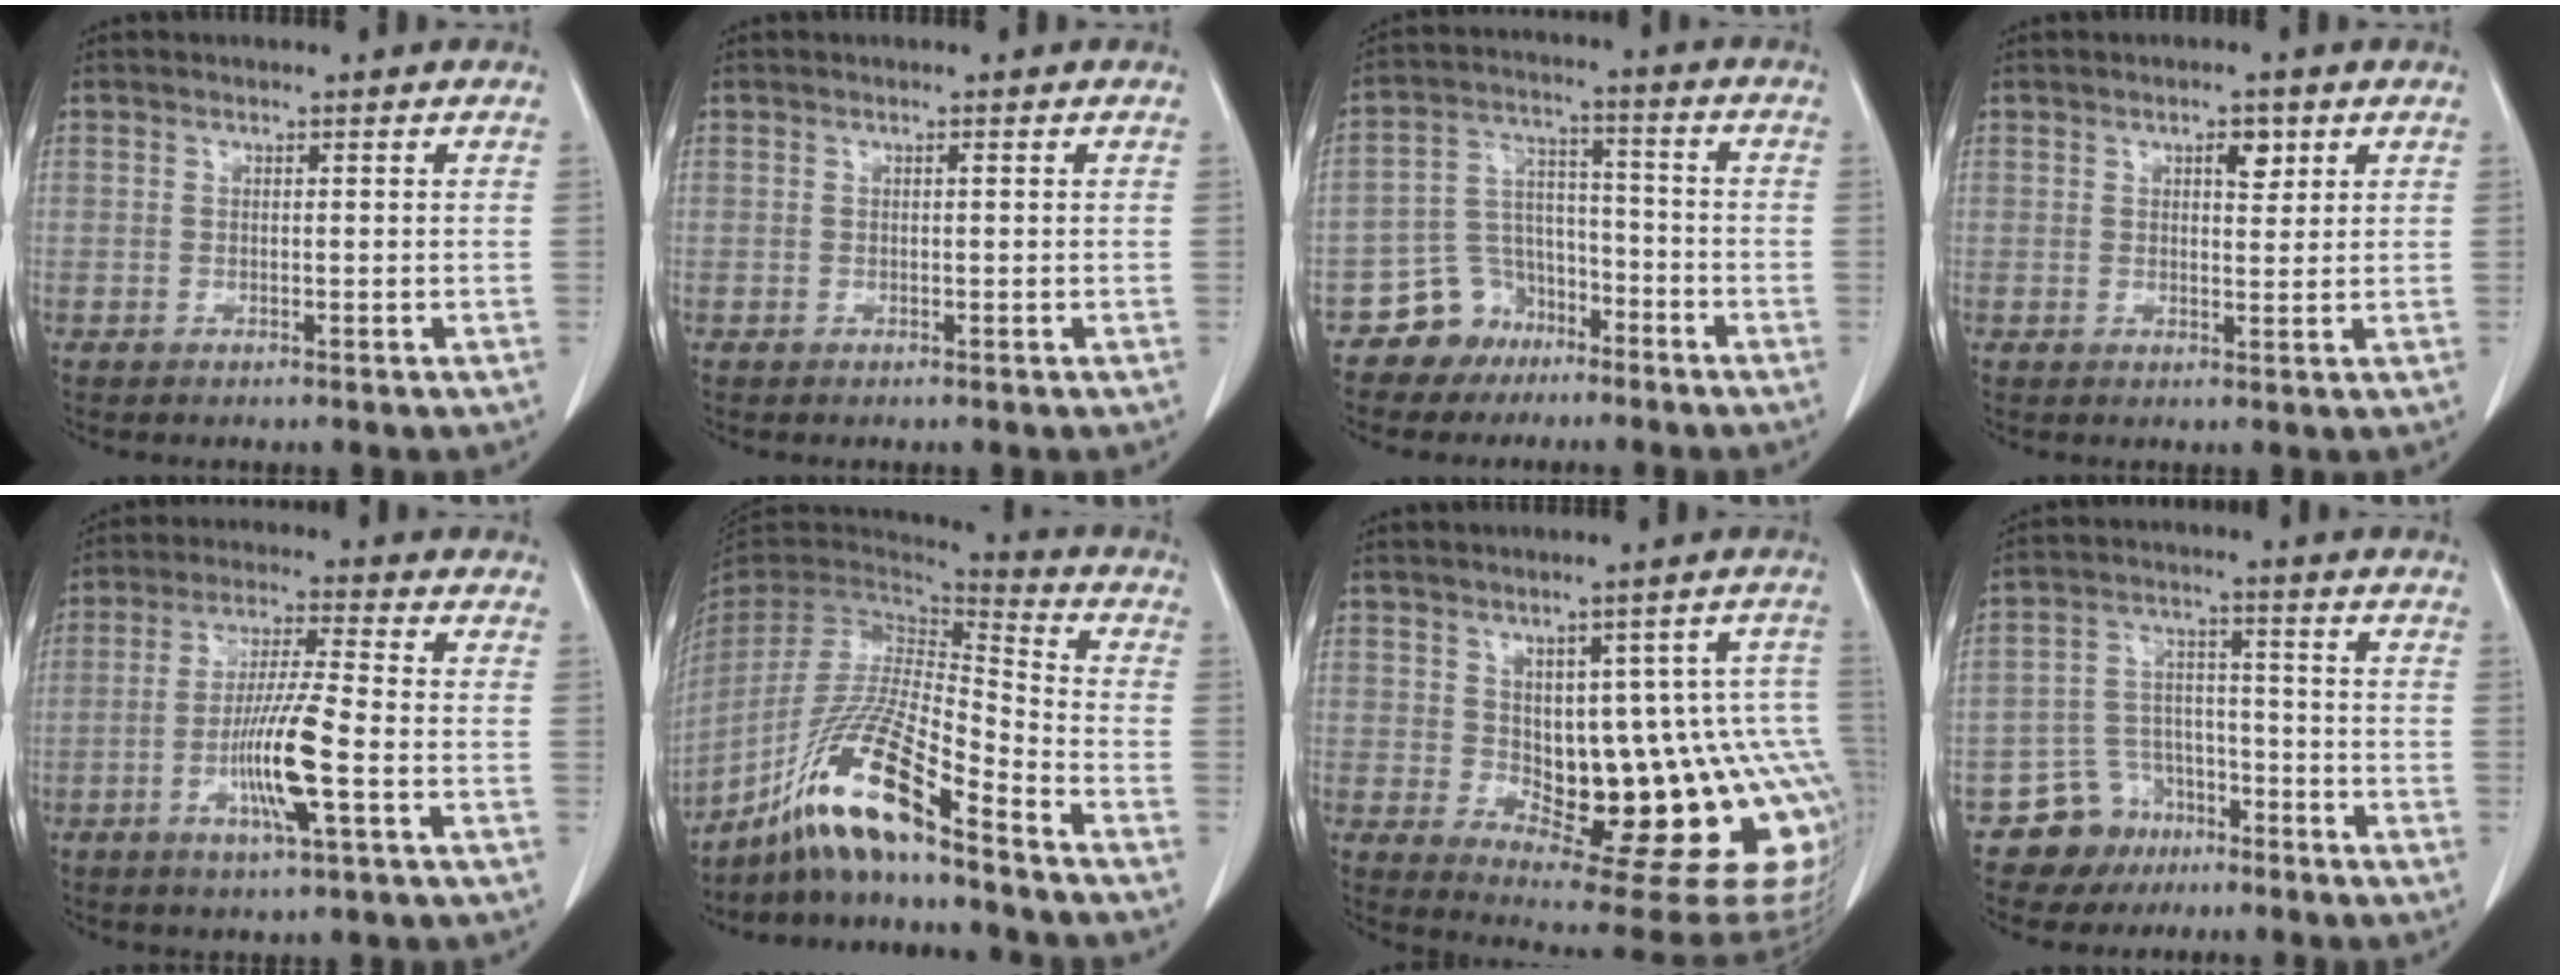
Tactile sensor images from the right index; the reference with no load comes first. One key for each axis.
{"total": 0.0}
{"total": 8.0, "fx": -5.4, "fy": 5.7, "fz": 1.1, "tx": -0.022, "ty": 0.026, "tz": -0.091}
{"total": 2.8, "fx": 1.4, "fy": 1.2, "fz": 2.1, "tx": -0.033, "ty": -0.002, "tz": 0.022}
{"total": 10.0, "fx": -3.1, "fy": 0.1, "fz": 9.6, "tx": -0.184, "ty": -0.010, "tz": -0.061}
{"total": 16.3, "fx": -11.4, "fy": 0.9, "fz": 11.6, "tx": -0.230, "ty": -0.013, "tz": -0.213}
{"total": 20.1, "fx": -2.4, "fy": 7.1, "fz": 18.7, "tx": -0.147, "ty": 0.023, "tz": -0.002}
{"total": 7.6, "fx": -5.1, "fy": 5.6, "fz": 0.8, "tx": -0.011, "ty": 0.025, "tz": -0.082}